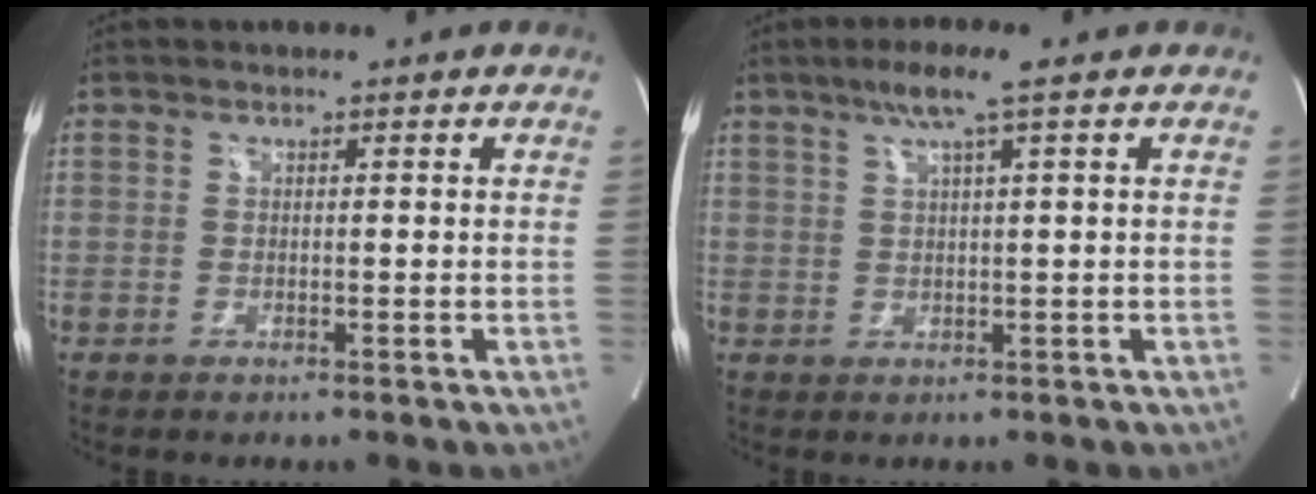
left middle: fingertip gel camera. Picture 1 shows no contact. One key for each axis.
{"total": 4.9, "fx": 2.7, "fy": -0.6, "fz": 4.0, "tx": -0.080, "ty": 0.007, "tz": 0.052}